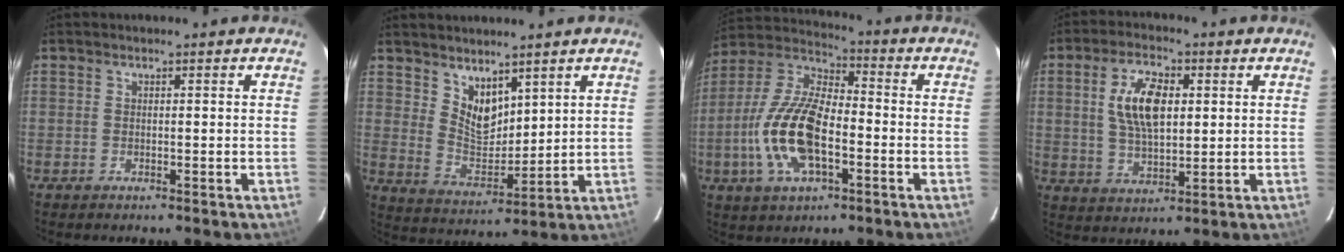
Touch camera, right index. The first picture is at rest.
{"total": 7.4, "force": [5.2, 3.8, 3.6], "torque": [-0.054, -0.005, 0.107]}
{"total": 16.6, "force": [-4.6, 7.3, 14.2], "torque": [-0.302, -0.001, -0.090]}
{"total": 9.9, "force": [2.1, 4.8, 8.5], "torque": [-0.163, 0.009, 0.043]}